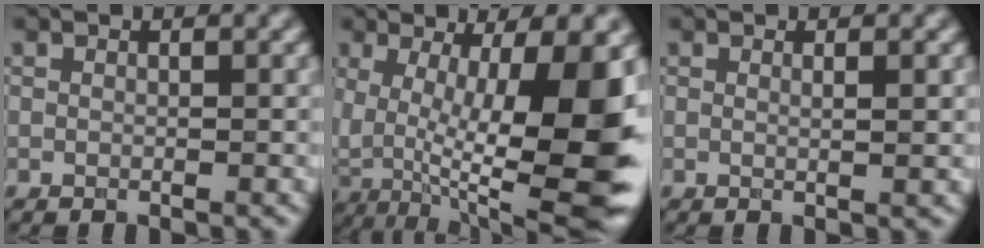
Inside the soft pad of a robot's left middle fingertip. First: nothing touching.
{"total": 16.5, "force": [-1.4, 5.6, 15.4], "torque": [-0.242, -0.021, 0.006]}
{"total": 1.4, "force": [0.4, 0.4, 1.3], "torque": [-0.013, 0.002, 0.001]}